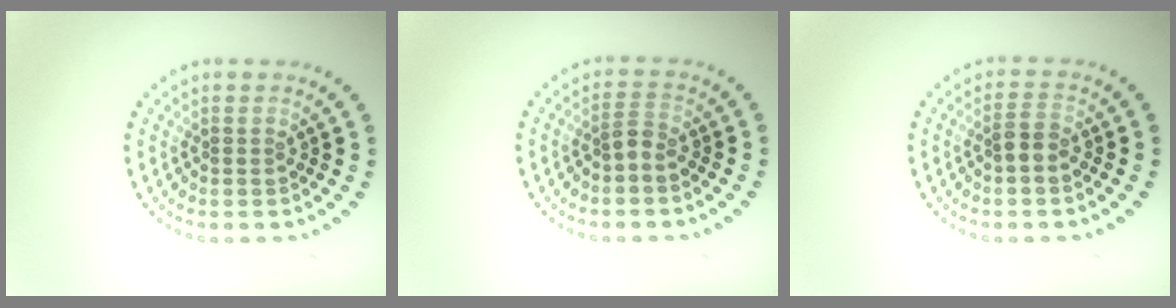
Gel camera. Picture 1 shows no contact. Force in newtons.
{"total": 1.3, "press": 1.1, "slide": 0.8}
{"total": 1.4, "press": 1.3, "slide": 0.7}